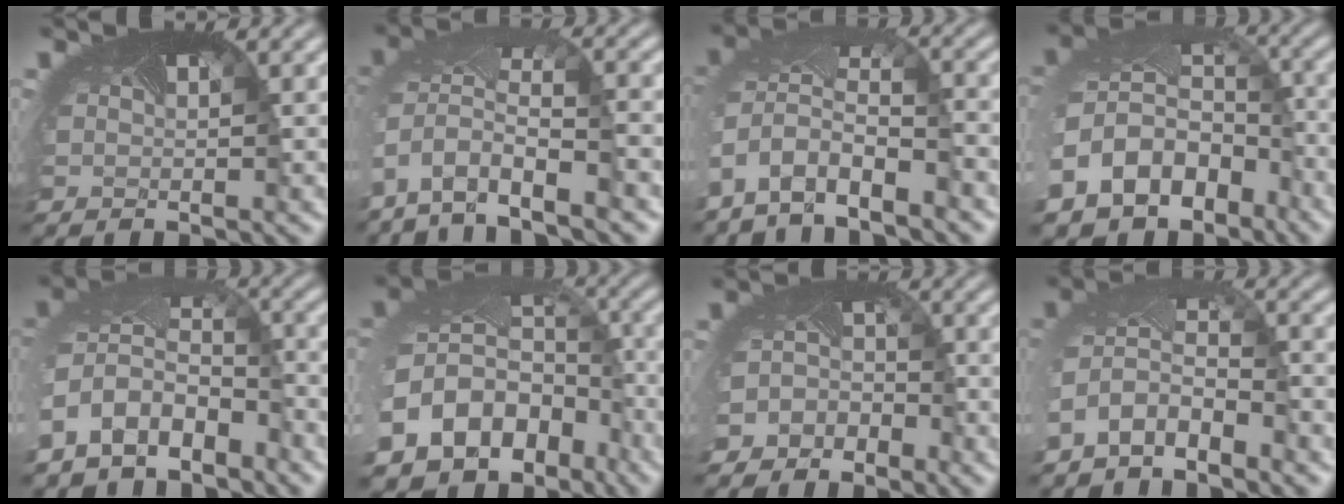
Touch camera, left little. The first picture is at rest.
{"total": 8.0, "force": [-5.1, 3.4, 5.1], "torque": [-0.125, -0.019, -0.076]}
{"total": 6.3, "force": [-4.7, 2.6, 3.4], "torque": [-0.091, -0.020, -0.081]}
{"total": 14.4, "force": [-6.8, 11.3, 5.8], "torque": [-0.161, -0.044, -0.106]}
{"total": 8.9, "force": [-4.3, 6.4, 4.4], "torque": [-0.121, -0.025, -0.066]}
{"total": 19.1, "force": [-8.9, 15.2, 7.3], "torque": [-0.181, -0.067, -0.122]}
{"total": 3.5, "force": [-2.8, 2.0, -0.4], "torque": [0.007, 0.002, -0.049]}
{"total": 4.1, "force": [-2.7, 2.2, 2.2], "torque": [-0.069, -0.011, -0.059]}